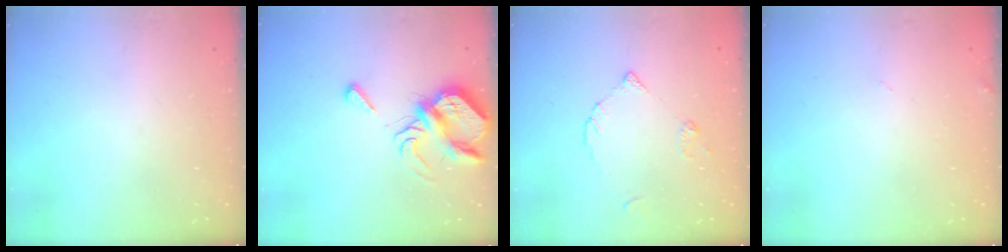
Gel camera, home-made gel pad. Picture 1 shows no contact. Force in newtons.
{"total": 7.2, "press": 7.1, "slide": 0.7}
{"total": 5.2, "press": 5.1, "slide": 0.6}
{"total": 2.2, "press": 2.2, "slide": 0.2}